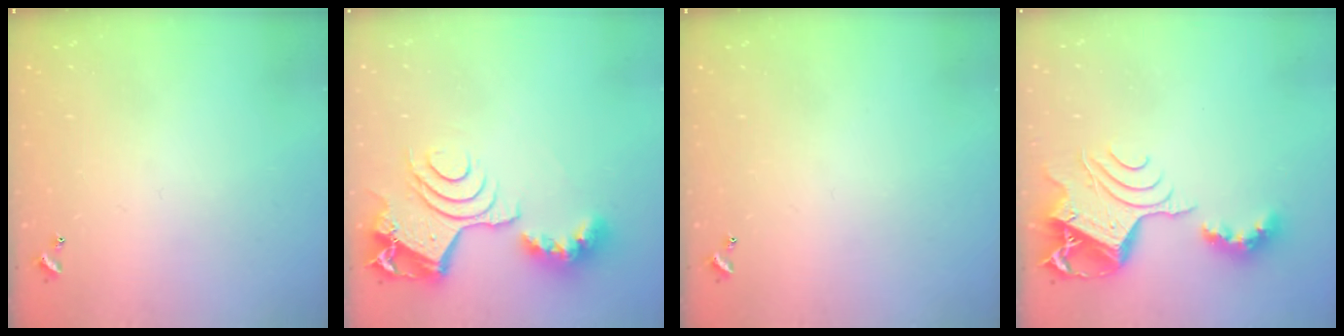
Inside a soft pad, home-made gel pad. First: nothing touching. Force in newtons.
{"total": 14.2, "press": 14.0, "slide": 1.9}
{"total": 0.0}
{"total": 13.1, "press": 13.0, "slide": 1.6}